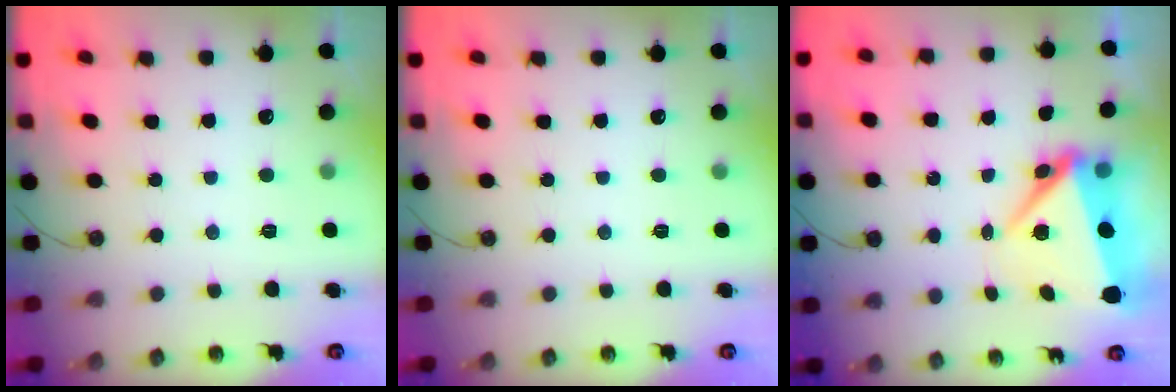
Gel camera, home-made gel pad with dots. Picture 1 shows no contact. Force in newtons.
{"total": 0.0}
{"total": 8.4, "press": 8.2, "slide": 1.8}